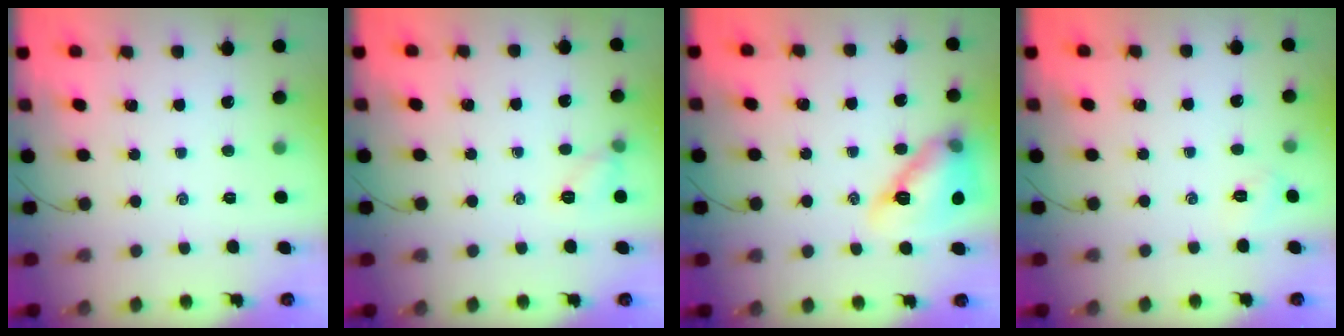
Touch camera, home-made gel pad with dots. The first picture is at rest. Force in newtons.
{"total": 6.1, "press": 6.0, "slide": 1.0}
{"total": 14.4, "press": 13.8, "slide": 4.1}
{"total": 2.6, "press": 2.4, "slide": 0.8}